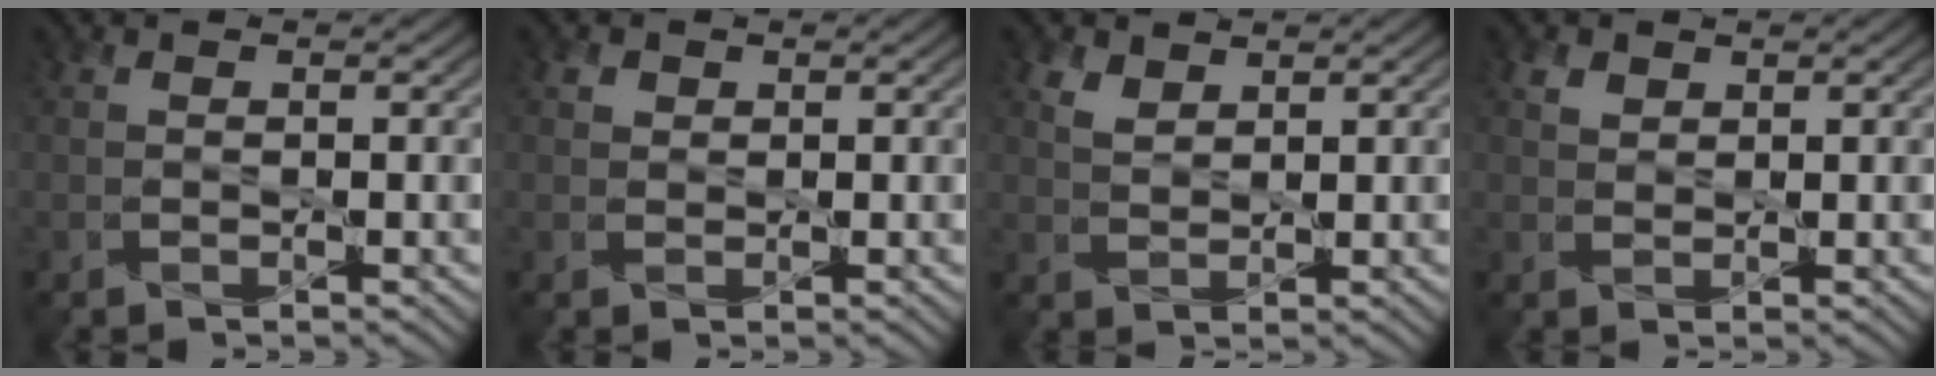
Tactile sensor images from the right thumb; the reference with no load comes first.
{"total": 1.0, "force": [0.6, 0.8, 0.2], "torque": [-0.006, 0.000, 0.012]}
{"total": 2.4, "force": [1.8, 1.2, 1.0], "torque": [-0.030, 0.002, 0.043]}
{"total": 1.5, "force": [1.1, 1.0, 0.4], "torque": [-0.014, 0.002, 0.024]}